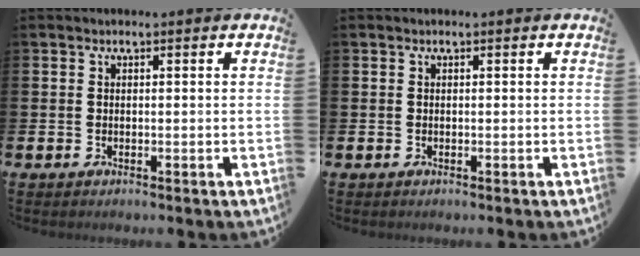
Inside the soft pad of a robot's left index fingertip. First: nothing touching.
{"total": 0.0}